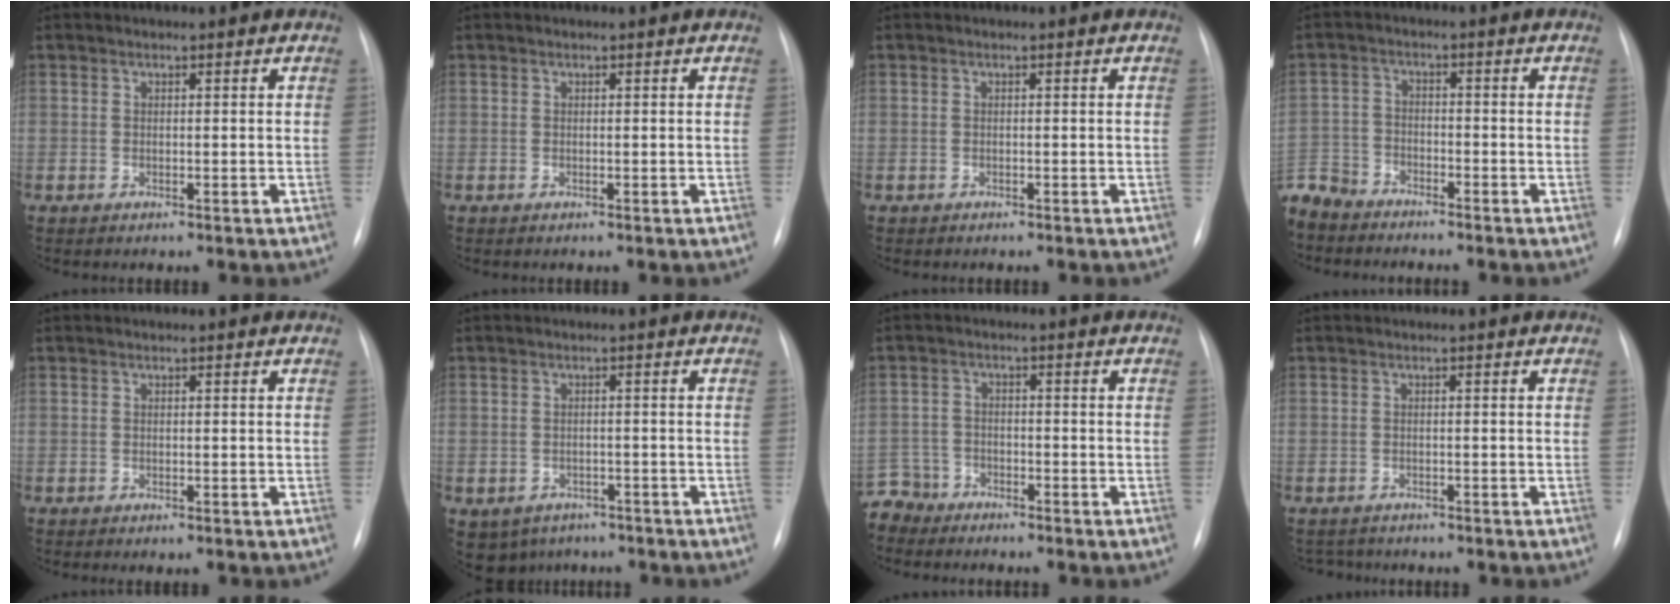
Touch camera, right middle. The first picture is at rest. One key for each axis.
{"total": 0.0}
{"total": 0.0}
{"total": 7.2, "fx": -6.7, "fy": 2.5, "fz": 0.7, "tx": -0.015, "ty": -0.007, "tz": -0.131}
{"total": 0.0}
{"total": 6.8, "fx": -4.4, "fy": 5.0, "fz": 1.3, "tx": -0.027, "ty": 0.006, "tz": -0.053}
{"total": 5.1, "fx": -4.6, "fy": 1.9, "fz": -1.0, "tx": 0.025, "ty": -0.003, "tz": -0.091}
{"total": 2.0, "fx": -1.8, "fy": 0.7, "fz": -0.3, "tx": 0.005, "ty": -0.005, "tz": -0.028}